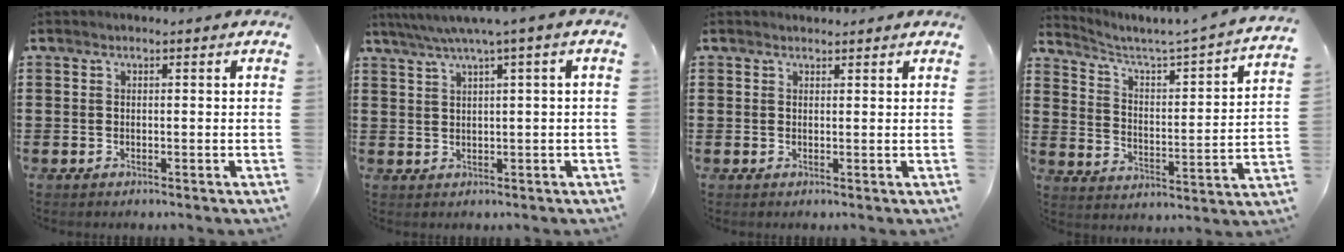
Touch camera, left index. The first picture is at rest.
{"total": 3.4, "force": [1.3, -0.5, 3.1], "torque": [-0.062, -0.005, 0.019]}
{"total": 0.9, "force": [0.9, 0.2, 0.0], "torque": [-0.002, 0.000, 0.018]}
{"total": 2.6, "force": [2.0, -0.1, 1.6], "torque": [-0.049, -0.030, 0.018]}